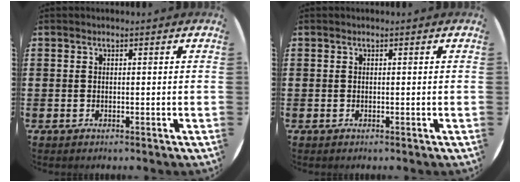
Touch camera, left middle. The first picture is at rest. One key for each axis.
{"total": 0.0}